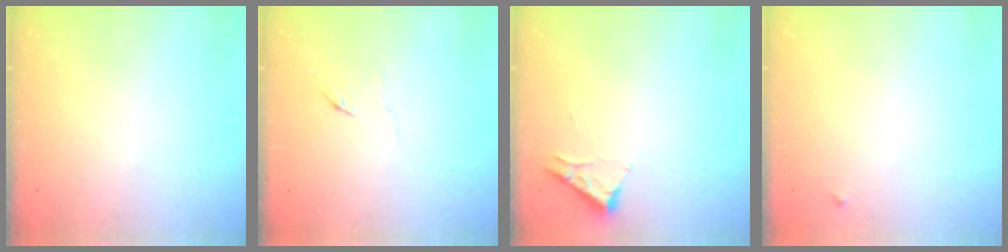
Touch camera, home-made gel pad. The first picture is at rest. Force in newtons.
{"total": 3.7, "press": 3.7, "slide": 0.4}
{"total": 3.4, "press": 3.3, "slide": 0.5}
{"total": 3.5, "press": 3.4, "slide": 0.4}